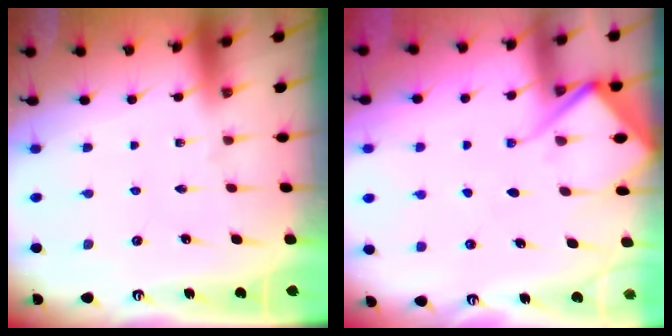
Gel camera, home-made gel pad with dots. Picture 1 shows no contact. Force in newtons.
{"total": 8.5, "press": 8.5, "slide": 0.8}